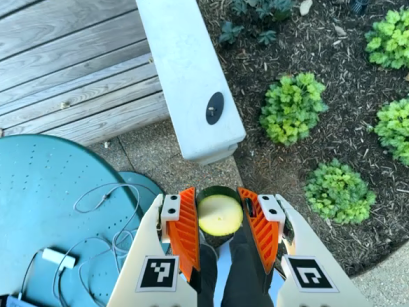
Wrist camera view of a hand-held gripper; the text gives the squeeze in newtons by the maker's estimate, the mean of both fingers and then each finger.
{"total": 13.5, "left": 13.2, "right": 13.7}